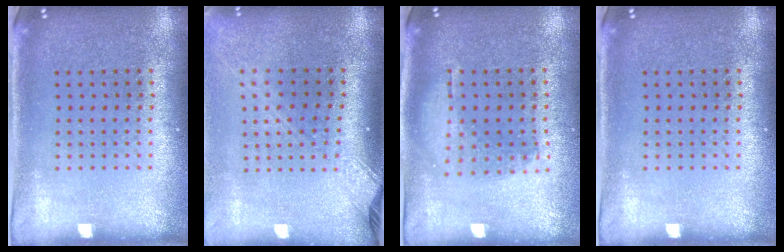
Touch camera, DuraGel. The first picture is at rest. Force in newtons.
{"total": 2.2, "press": 1.7, "slide": 1.4}
{"total": 1.2, "press": 1.1, "slide": 0.4}
{"total": 0.0}